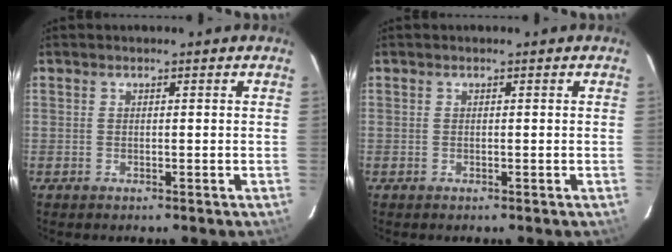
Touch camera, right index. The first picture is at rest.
{"total": 0.0}